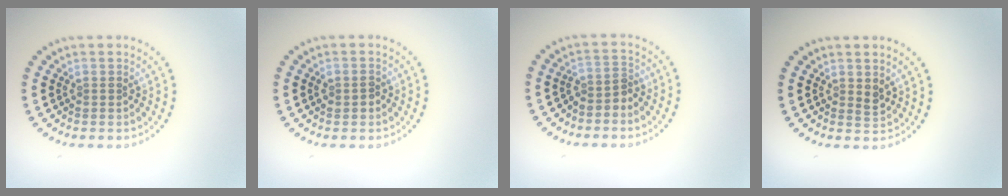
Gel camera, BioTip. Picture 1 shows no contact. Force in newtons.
{"total": 1.1, "press": 1.1, "slide": 0.1}
{"total": 1.9, "press": 1.5, "slide": 1.2}
{"total": 1.0, "press": 0.9, "slide": 0.4}